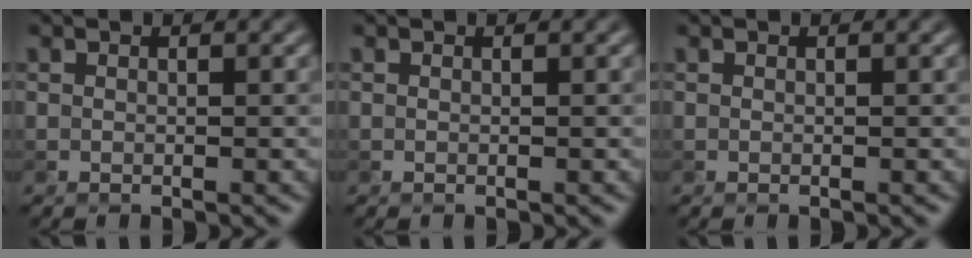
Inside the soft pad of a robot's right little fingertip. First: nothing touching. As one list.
[{"total": 0.0}, {"total": 0.0}]